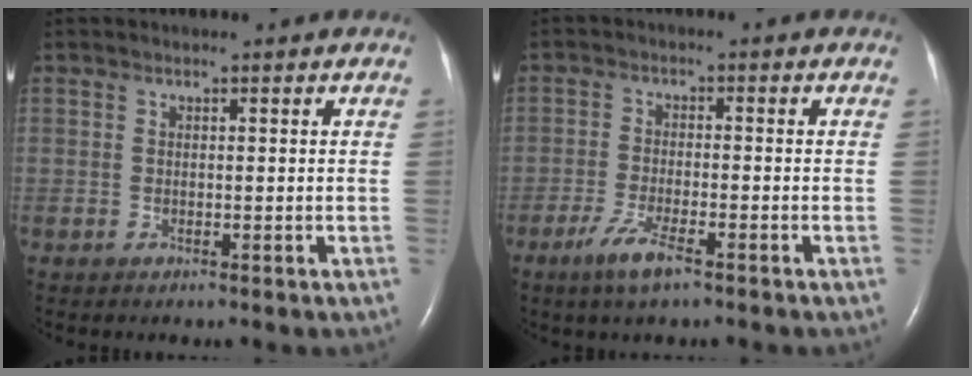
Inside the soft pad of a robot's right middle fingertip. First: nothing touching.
{"total": 4.8, "force": [-3.1, 0.7, 3.6], "torque": [-0.083, -0.008, -0.057]}